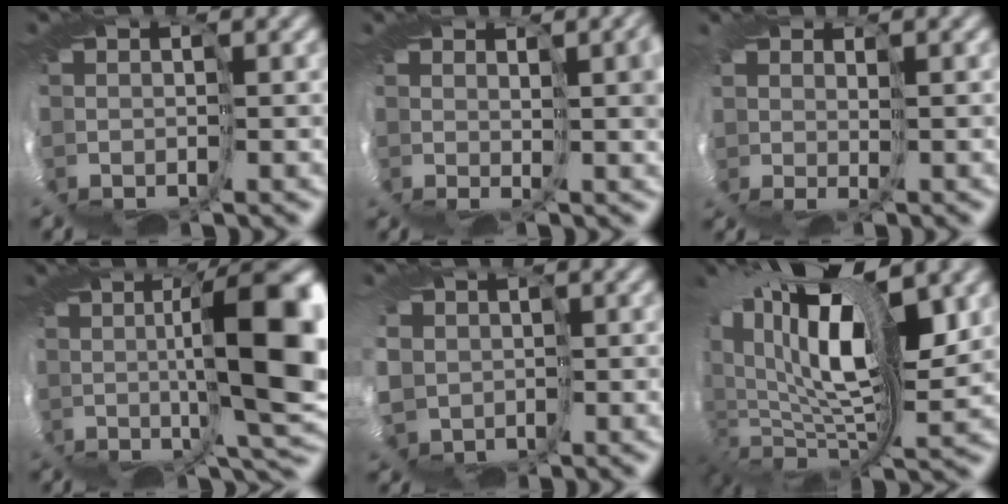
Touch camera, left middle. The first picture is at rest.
{"total": 4.3, "force": [1.5, 0.9, 3.9], "torque": [-0.056, 0.008, 0.020]}
{"total": 1.5, "force": [1.1, 0.8, 0.5], "torque": [-0.014, 0.002, 0.021]}
{"total": 12.4, "force": [1.7, 2.8, 11.9], "torque": [-0.192, 0.006, 0.035]}
{"total": 9.9, "force": [-0.7, 8.8, 4.5], "torque": [-0.142, -0.034, -0.045]}
{"total": 15.2, "force": [4.4, 7.6, 12.4], "torque": [-0.240, 0.000, 0.092]}